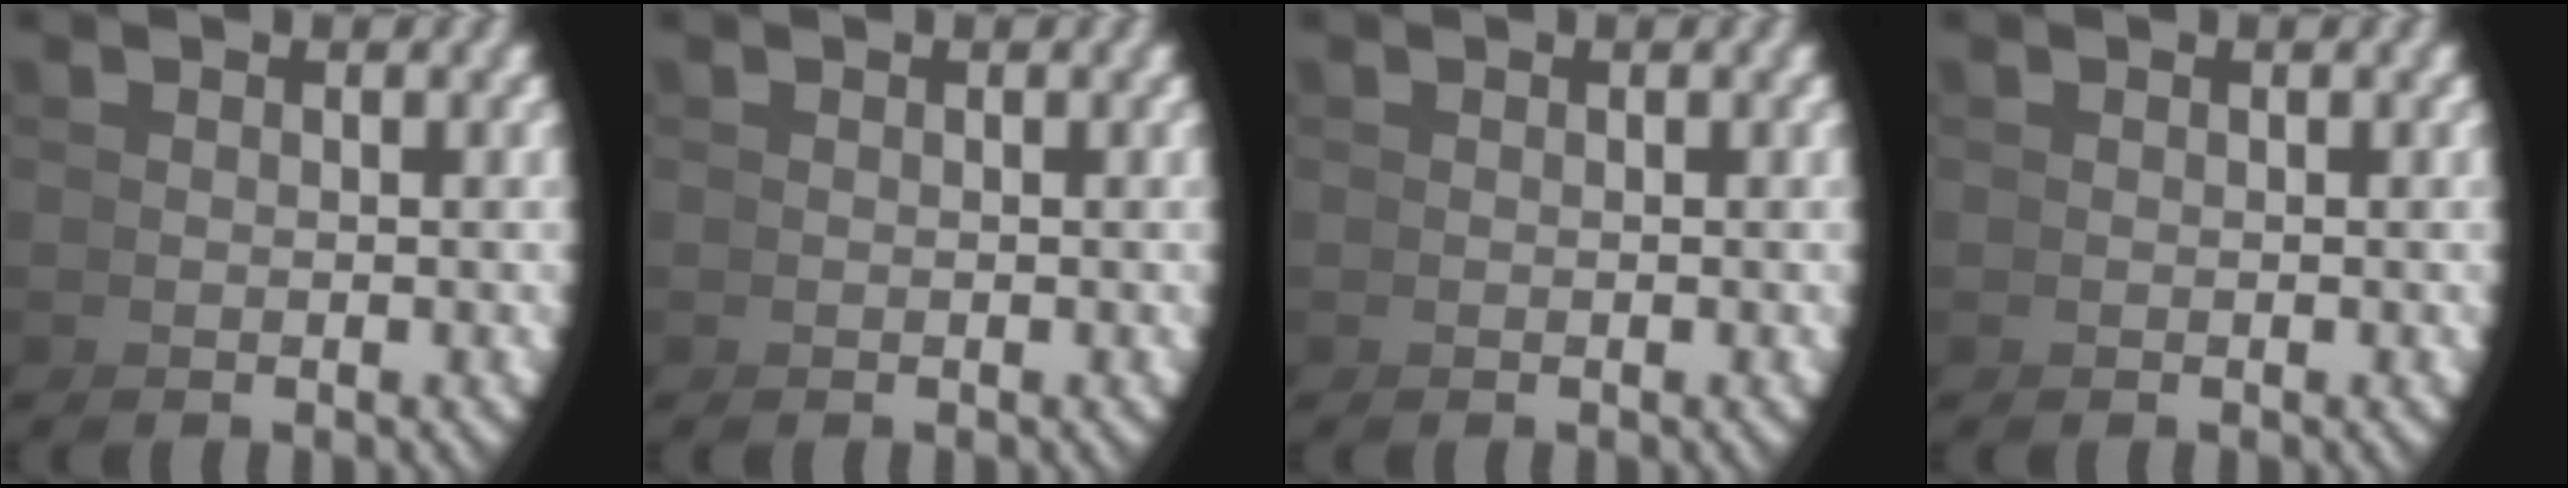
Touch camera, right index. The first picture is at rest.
{"total": 0.0}
{"total": 0.0}
{"total": 0.0}